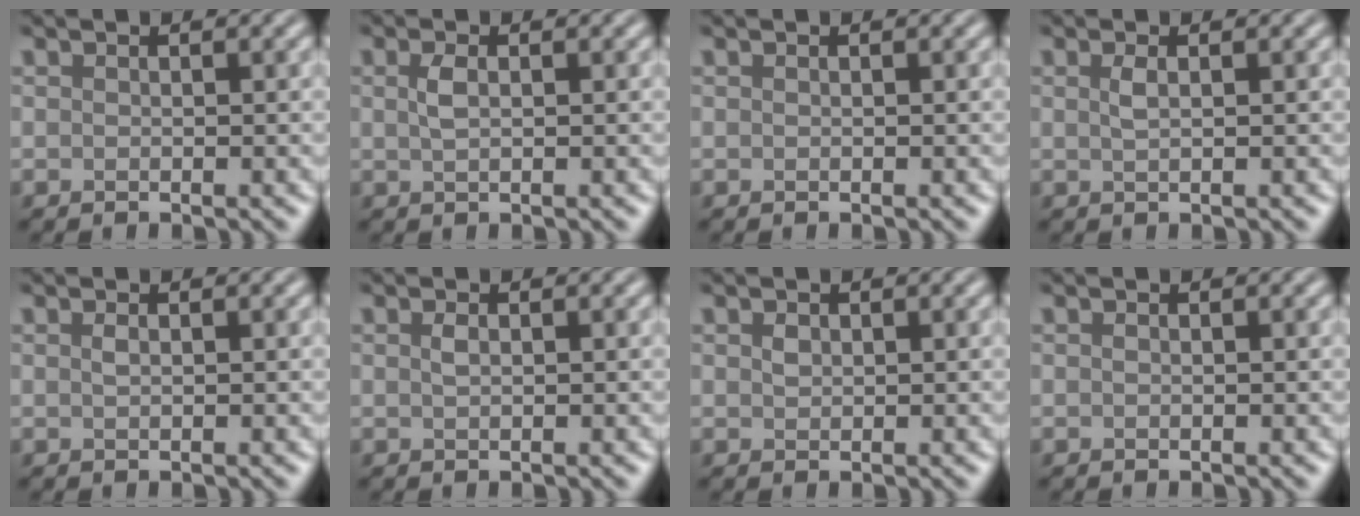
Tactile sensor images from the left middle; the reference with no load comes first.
{"total": 1.4, "force": [0.4, 0.6, 1.2], "torque": [-0.028, 0.002, 0.008]}
{"total": 0.0}
{"total": 1.1, "force": [0.4, 0.4, 0.9], "torque": [-0.020, 0.003, 0.008]}
{"total": 0.6, "force": [0.2, 0.2, 0.5], "torque": [-0.012, 0.002, 0.004]}
{"total": 0.8, "force": [0.2, 0.4, 0.6], "torque": [-0.015, 0.002, 0.004]}
{"total": 0.8, "force": [0.3, 0.6, 0.4], "torque": [-0.011, 0.000, 0.006]}
{"total": 0.0}